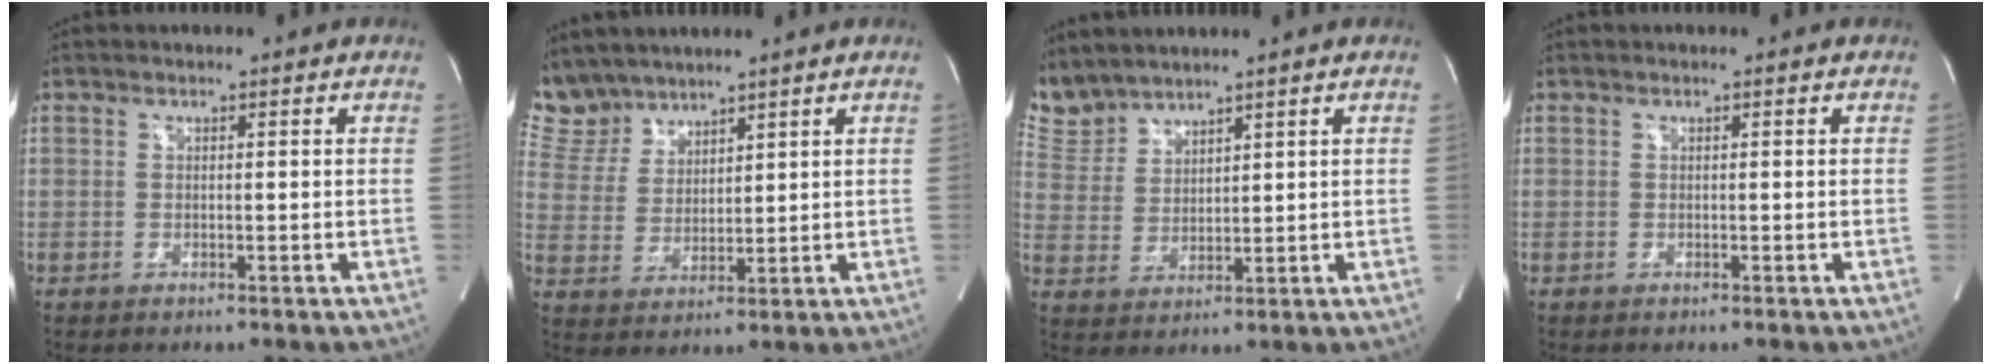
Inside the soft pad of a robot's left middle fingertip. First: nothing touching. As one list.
[{"total": 6.7, "force": [6.3, 2.2, 0.2], "torque": [-0.018, 0.011, 0.145]}, {"total": 6.2, "force": [6.2, 0.9, 0.1], "torque": [-0.024, 0.014, 0.142]}, {"total": 0.0}]